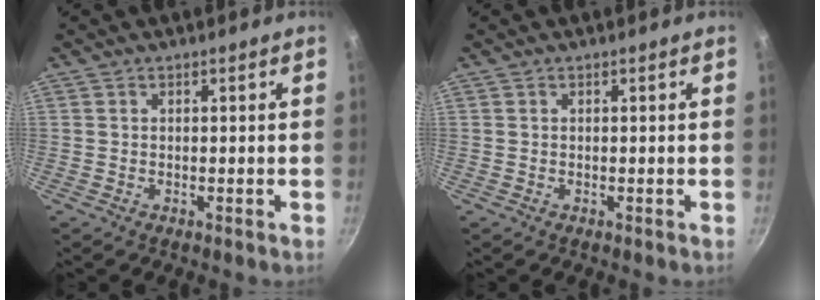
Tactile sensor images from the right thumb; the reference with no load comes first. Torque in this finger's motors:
{"motor_torque": [-0.04, 0.04, -0.19, 0.10, 0.00]}